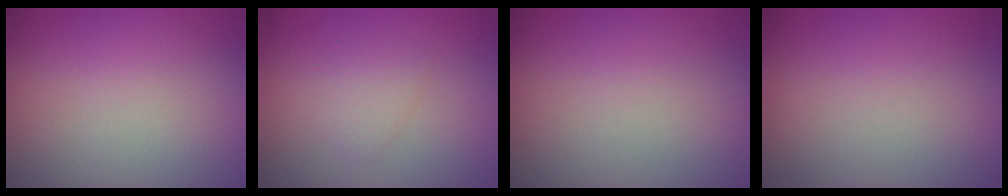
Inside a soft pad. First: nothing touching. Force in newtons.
{"total": 1.6, "press": 1.6, "slide": 0.1}
{"total": 0.0}
{"total": 0.0}